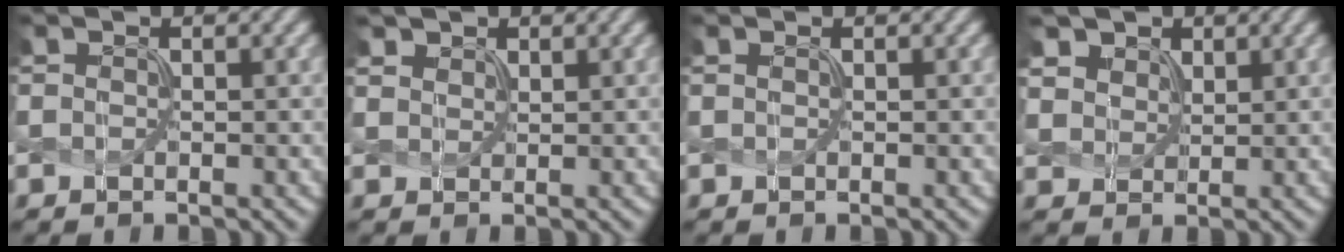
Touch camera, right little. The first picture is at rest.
{"total": 1.3, "force": [1.1, 0.4, -0.6], "torque": [0.005, 0.001, 0.035]}
{"total": 0.6, "force": [0.3, 0.3, 0.4], "torque": [0.004, -0.001, -0.006]}
{"total": 3.0, "force": [2.2, 2.0, 0.3], "torque": [-0.027, -0.002, 0.056]}